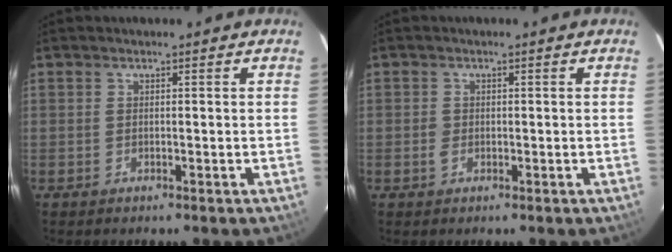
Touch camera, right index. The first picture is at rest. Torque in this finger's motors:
{"motor_torque": [0.00, 0.00, 0.00, 0.01]}